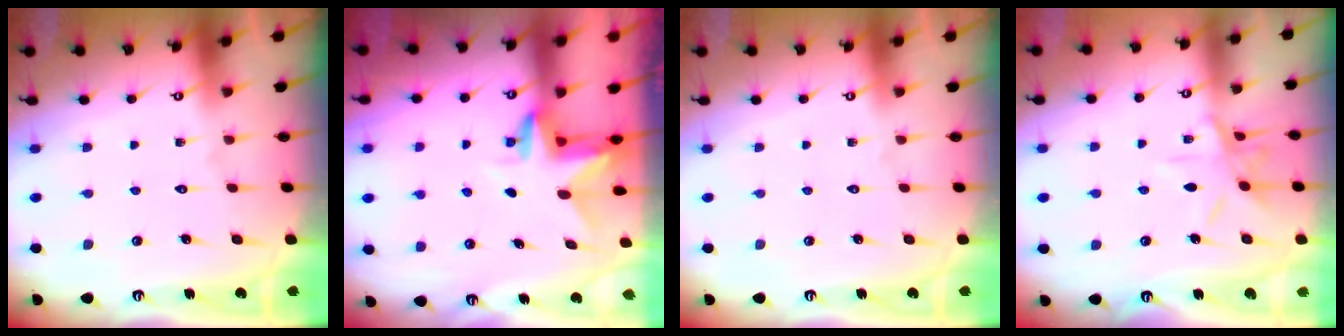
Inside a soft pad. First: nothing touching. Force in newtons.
{"total": 2.9, "press": 2.9, "slide": 0.2}
{"total": 0.0}
{"total": 8.5, "press": 8.5, "slide": 0.6}